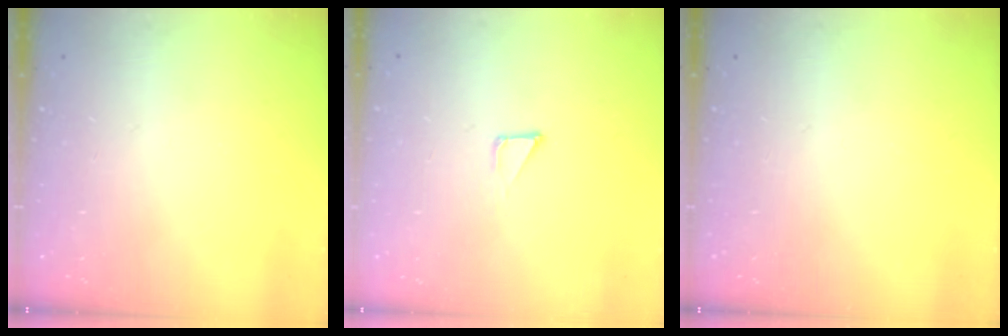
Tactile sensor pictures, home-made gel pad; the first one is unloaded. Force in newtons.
{"total": 1.3, "press": 1.3, "slide": 0.0}
{"total": 0.0}